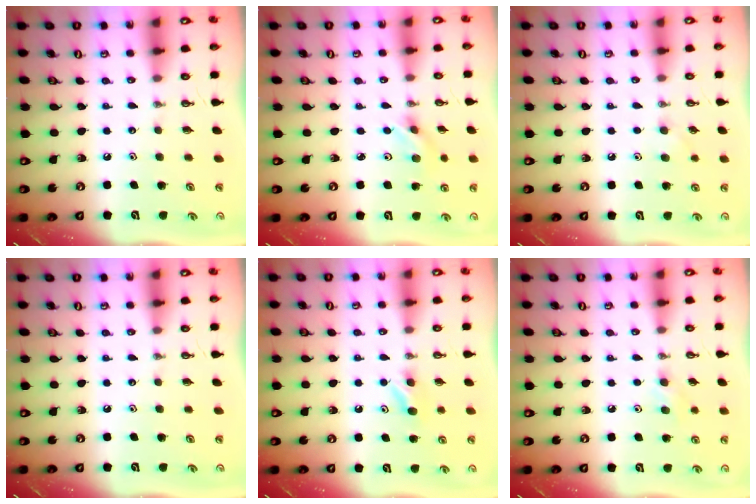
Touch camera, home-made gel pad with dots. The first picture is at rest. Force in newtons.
{"total": 2.9, "press": 2.8, "slide": 0.8}
{"total": 5.4, "press": 5.2, "slide": 1.3}
{"total": 0.0}
{"total": 4.0, "press": 3.9, "slide": 0.6}
{"total": 8.0, "press": 6.8, "slide": 4.1}